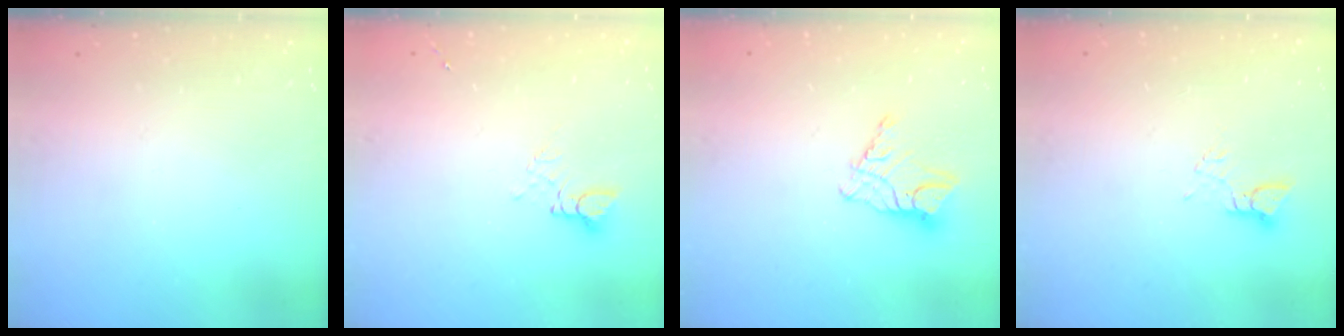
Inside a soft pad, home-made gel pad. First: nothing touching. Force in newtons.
{"total": 4.3, "press": 4.3, "slide": 0.4}
{"total": 10.4, "press": 10.3, "slide": 0.9}
{"total": 2.7, "press": 2.7, "slide": 0.2}